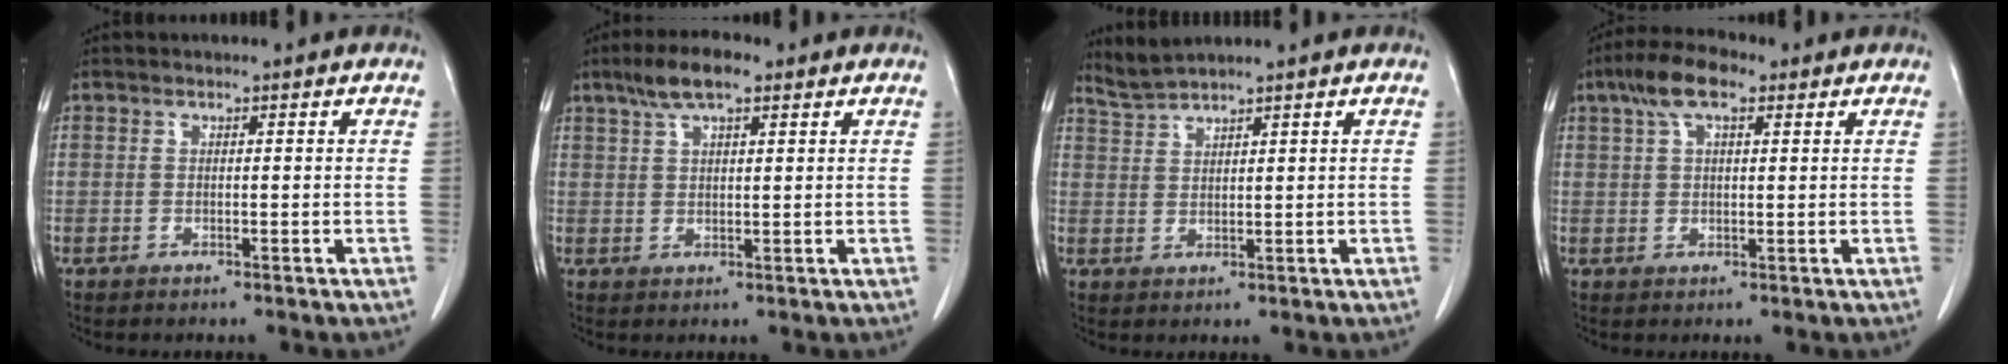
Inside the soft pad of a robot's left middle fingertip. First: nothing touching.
{"total": 5.8, "force": [3.7, 1.5, 4.2], "torque": [-0.085, 0.017, 0.067]}
{"total": 2.4, "force": [2.3, -0.7, 0.0], "torque": [-0.004, 0.004, 0.056]}
{"total": 6.5, "force": [3.6, 2.3, 4.9], "torque": [-0.099, 0.026, 0.062]}